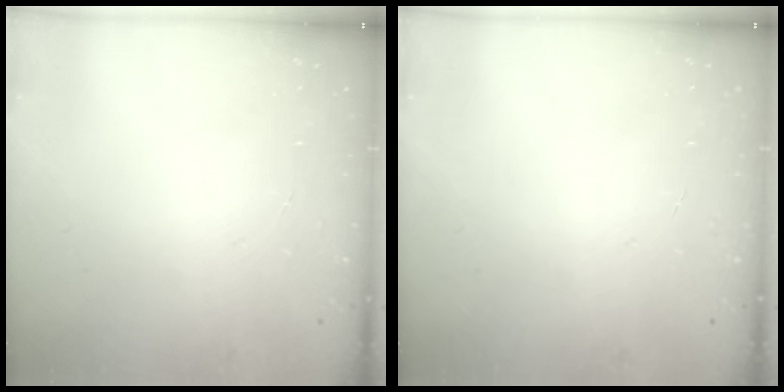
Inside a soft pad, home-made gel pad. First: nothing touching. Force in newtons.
{"total": 0.0}